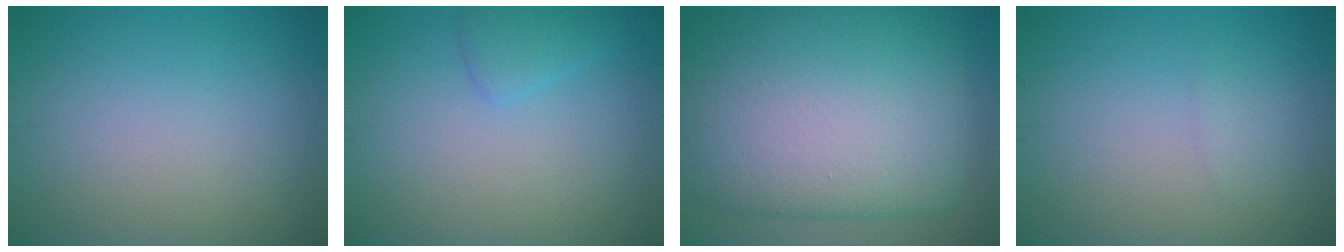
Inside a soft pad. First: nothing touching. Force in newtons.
{"total": 1.5, "press": 1.5, "slide": 0.0}
{"total": 15.5, "press": 15.5, "slide": 0.3}
{"total": 0.8, "press": 0.8, "slide": 0.1}